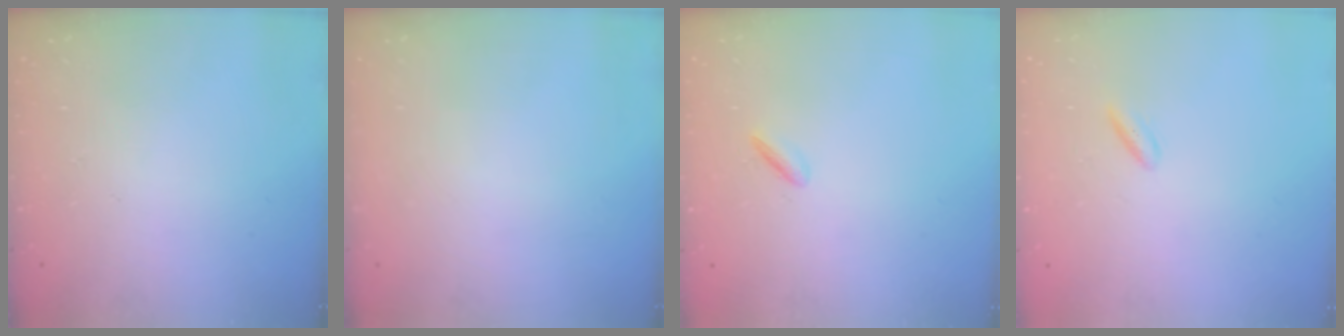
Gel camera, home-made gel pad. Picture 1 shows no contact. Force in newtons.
{"total": 0.0}
{"total": 2.1, "press": 2.0, "slide": 0.7}
{"total": 2.3, "press": 2.1, "slide": 1.0}